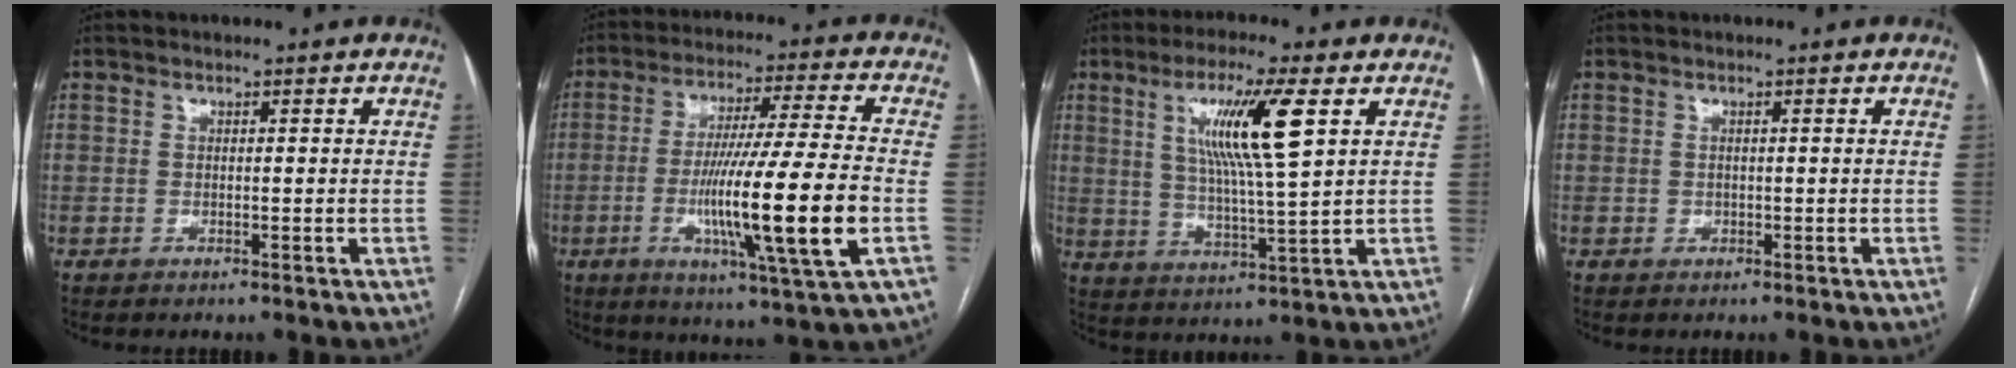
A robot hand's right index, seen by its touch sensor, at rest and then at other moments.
{"total": 17.7, "force": [-4.1, -0.7, 17.2], "torque": [-0.310, -0.019, -0.073]}
{"total": 11.4, "force": [4.0, -0.1, 10.6], "torque": [-0.197, 0.001, 0.073]}
{"total": 0.5, "force": [0.0, 0.3, 0.4], "torque": [-0.009, 0.000, 0.002]}